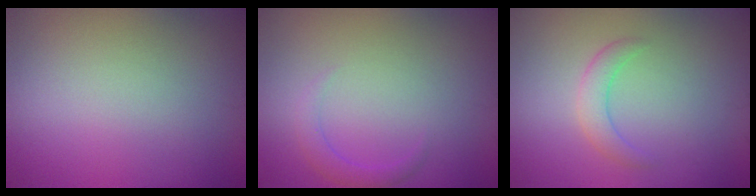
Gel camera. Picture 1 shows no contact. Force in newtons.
{"total": 1.5, "press": 1.5, "slide": 0.1}
{"total": 2.0, "press": 2.0, "slide": 0.0}